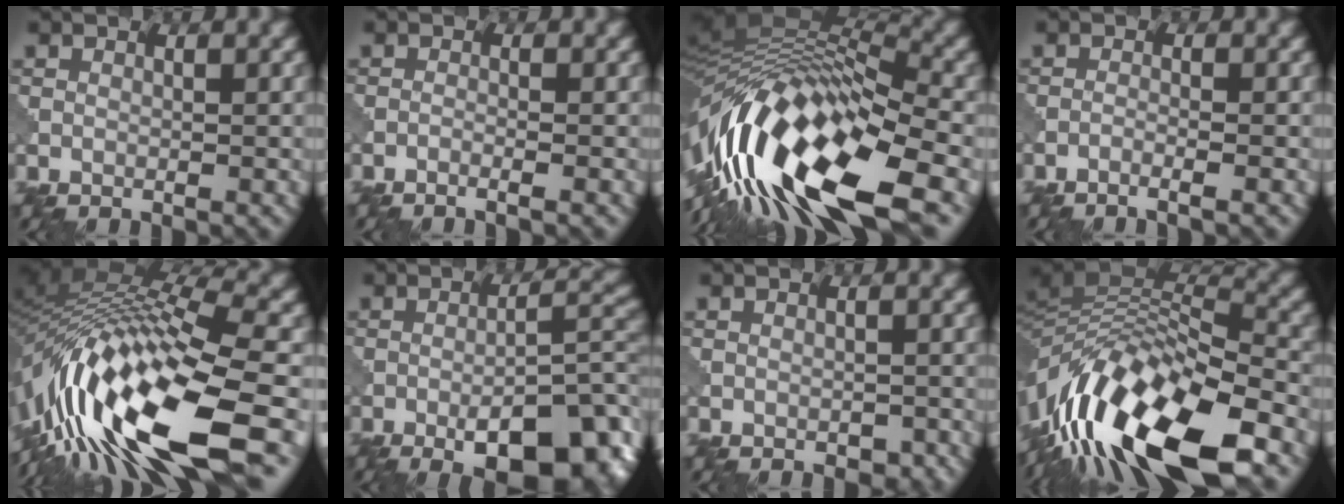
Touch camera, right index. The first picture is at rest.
{"total": 1.1, "force": [-0.8, 0.0, 0.7], "torque": [-0.014, 0.000, -0.024]}
{"total": 16.6, "force": [-6.5, 6.1, 14.0], "torque": [-0.252, 0.014, -0.129]}
{"total": 1.5, "force": [-1.1, 0.1, 1.0], "torque": [-0.015, 0.000, -0.032]}
{"total": 15.1, "force": [-6.7, 4.6, 12.7], "torque": [-0.236, 0.022, -0.121]}
{"total": 11.2, "force": [-5.2, 4.0, 9.1], "torque": [-0.116, 0.010, -0.071]}
{"total": 1.1, "force": [-0.6, 0.7, 0.6], "torque": [-0.012, -0.006, -0.008]}
{"total": 14.8, "force": [-8.3, 5.0, 11.3], "torque": [-0.211, 0.021, -0.152]}